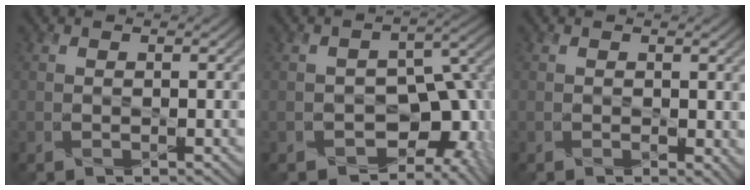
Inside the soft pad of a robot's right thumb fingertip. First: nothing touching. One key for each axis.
{"total": 10.6, "fx": -4.7, "fy": 7.3, "fz": 6.0, "tx": -0.074, "ty": -0.010, "tz": -0.068}
{"total": 2.1, "fx": 0.3, "fy": 1.4, "fz": 1.5, "tx": -0.020, "ty": -0.006, "tz": 0.007}